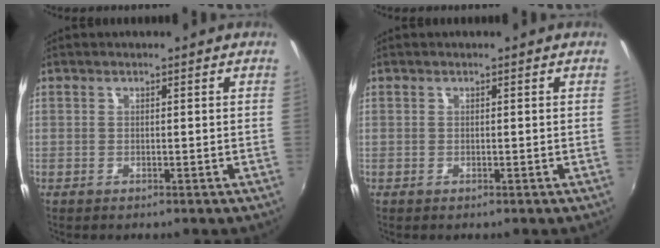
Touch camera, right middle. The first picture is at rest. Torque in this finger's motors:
{"motor_torque": [0.09, -0.21, 0.02, 0.00]}